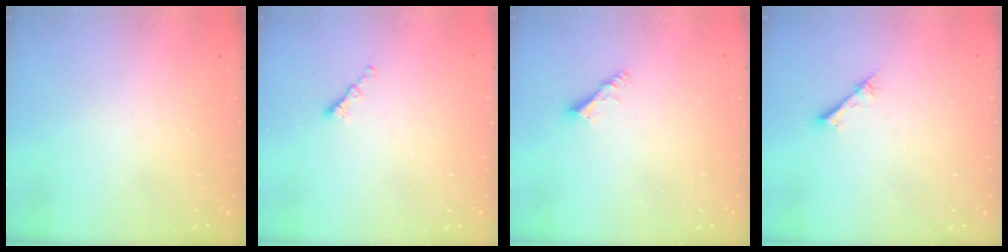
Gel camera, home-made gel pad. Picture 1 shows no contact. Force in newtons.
{"total": 1.3, "press": 1.2, "slide": 0.6}
{"total": 4.2, "press": 4.1, "slide": 0.5}
{"total": 2.4, "press": 2.4, "slide": 0.3}